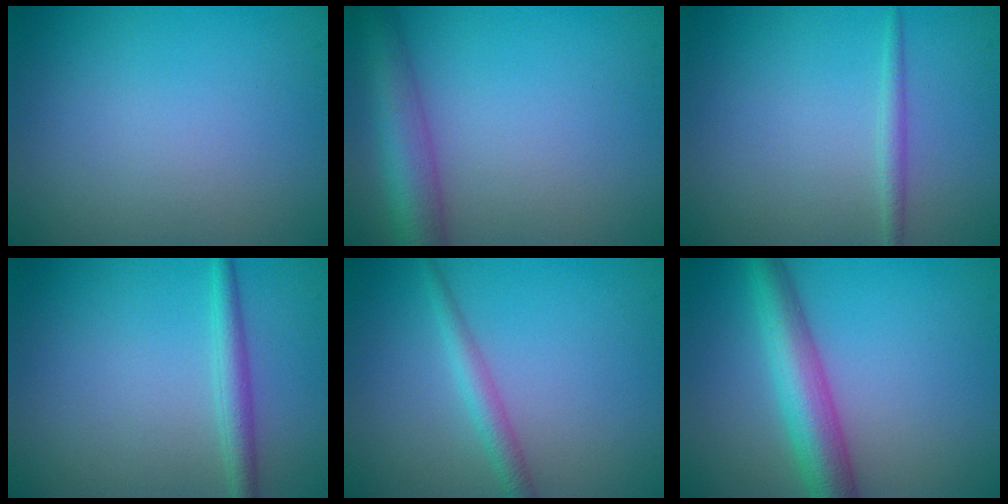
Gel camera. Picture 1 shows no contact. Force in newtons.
{"total": 5.7, "press": 5.7, "slide": 0.2}
{"total": 1.2, "press": 1.2, "slide": 0.0}
{"total": 2.2, "press": 2.2, "slide": 0.1}
{"total": 1.9, "press": 1.9, "slide": 0.1}
{"total": 5.6, "press": 5.6, "slide": 0.1}